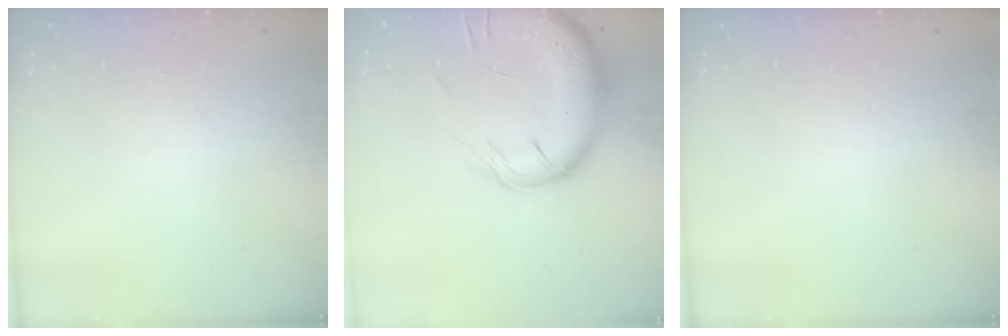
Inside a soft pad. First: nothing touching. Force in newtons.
{"total": 18.1, "press": 17.7, "slide": 3.6}
{"total": 0.0}